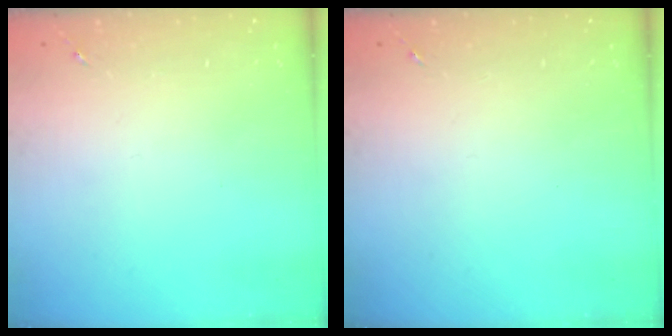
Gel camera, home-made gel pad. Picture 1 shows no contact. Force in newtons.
{"total": 0.0}